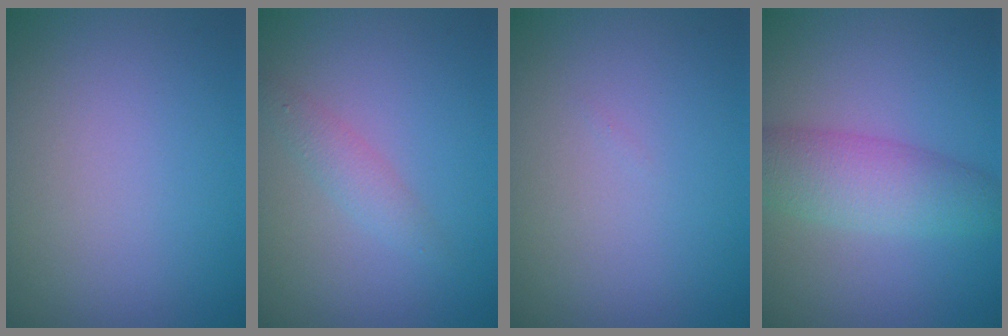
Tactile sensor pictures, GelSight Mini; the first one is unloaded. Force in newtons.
{"total": 1.6, "press": 1.6, "slide": 0.0}
{"total": 0.0}
{"total": 4.7, "press": 4.7, "slide": 0.1}